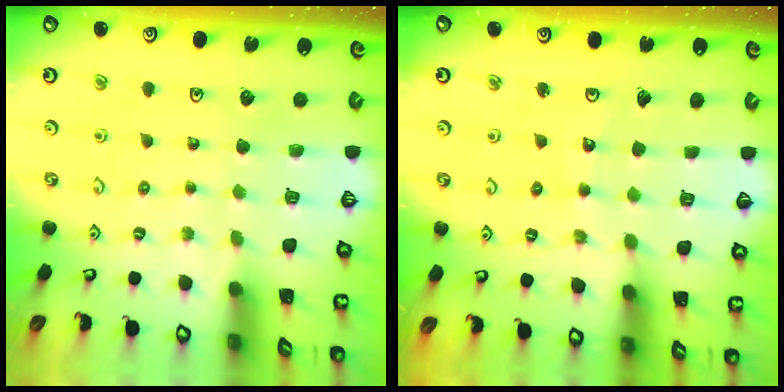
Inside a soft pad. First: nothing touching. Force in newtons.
{"total": 7.1, "press": 7.0, "slide": 0.8}